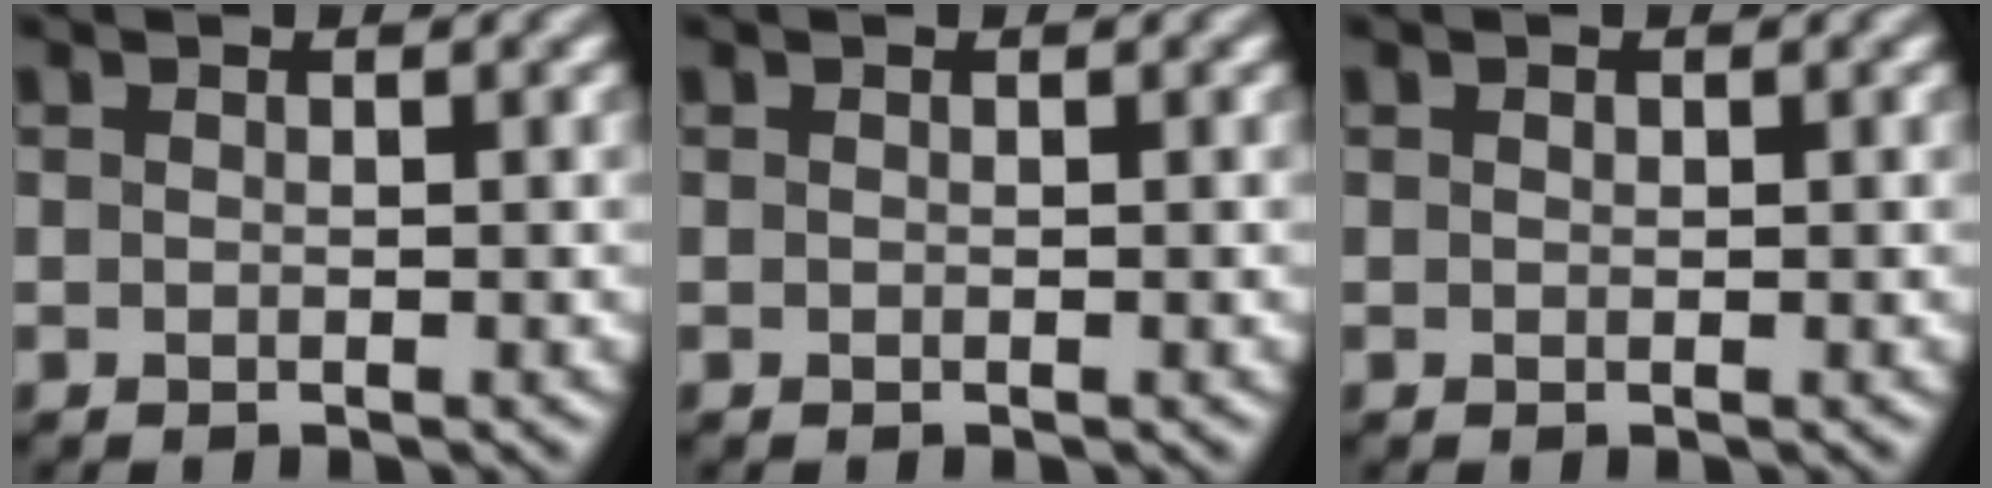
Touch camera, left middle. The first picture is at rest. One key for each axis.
{"total": 0.0}
{"total": 0.0}